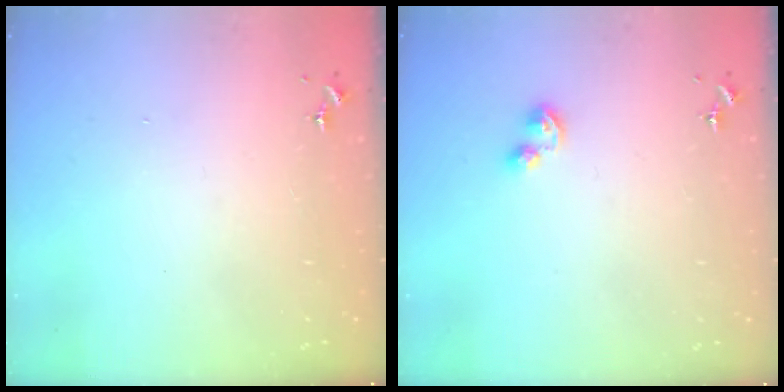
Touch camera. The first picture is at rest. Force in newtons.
{"total": 4.7, "press": 4.6, "slide": 0.6}